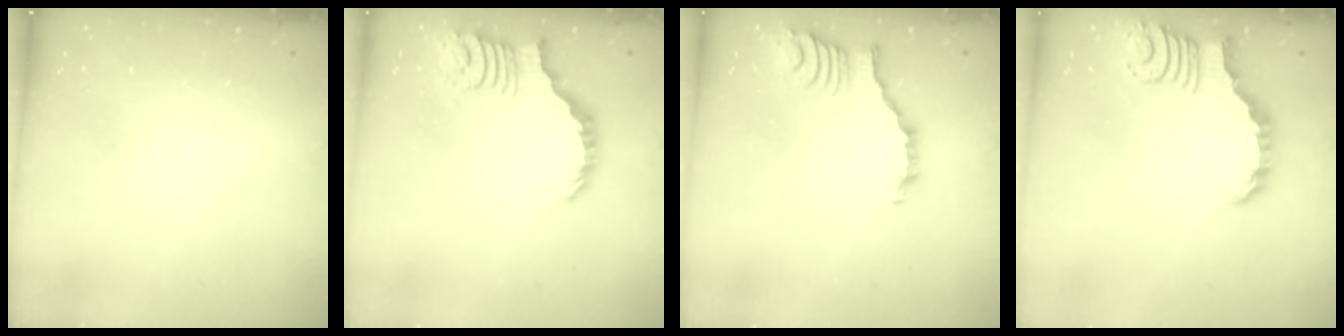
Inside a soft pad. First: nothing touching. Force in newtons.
{"total": 2.5, "press": 2.4, "slide": 0.5}
{"total": 2.5, "press": 2.5, "slide": 0.4}
{"total": 3.7, "press": 3.7, "slide": 0.1}